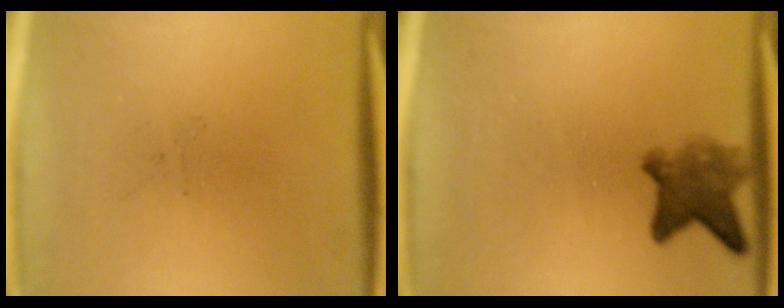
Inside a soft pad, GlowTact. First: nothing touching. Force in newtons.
{"total": 5.2}